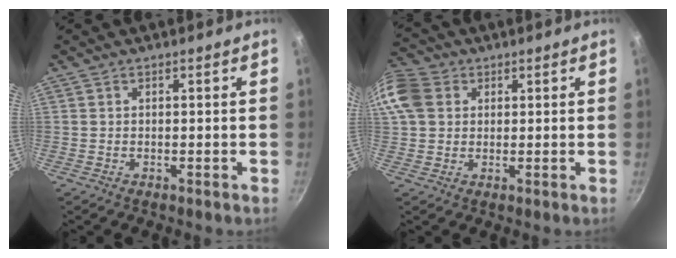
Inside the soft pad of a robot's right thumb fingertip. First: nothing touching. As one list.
[{"total": 11.2, "force": [2.9, 9.2, 5.8], "torque": [-0.121, 0.017, 0.043]}]